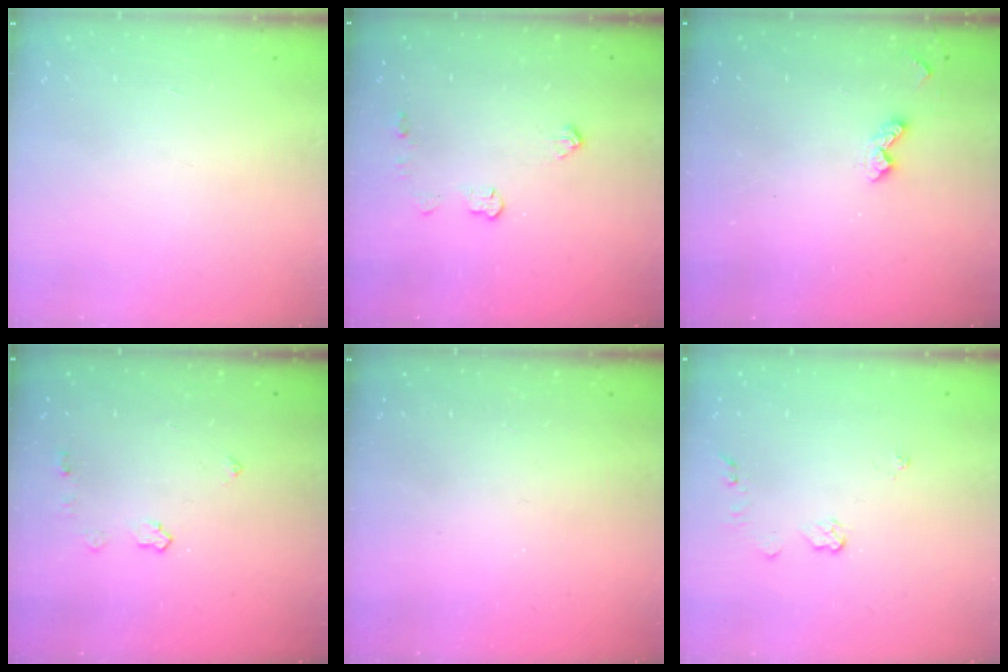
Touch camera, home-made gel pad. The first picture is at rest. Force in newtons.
{"total": 5.1, "press": 5.1, "slide": 0.2}
{"total": 5.3, "press": 5.2, "slide": 0.7}
{"total": 4.8, "press": 4.7, "slide": 0.6}
{"total": 0.0}
{"total": 3.9, "press": 3.9, "slide": 0.5}